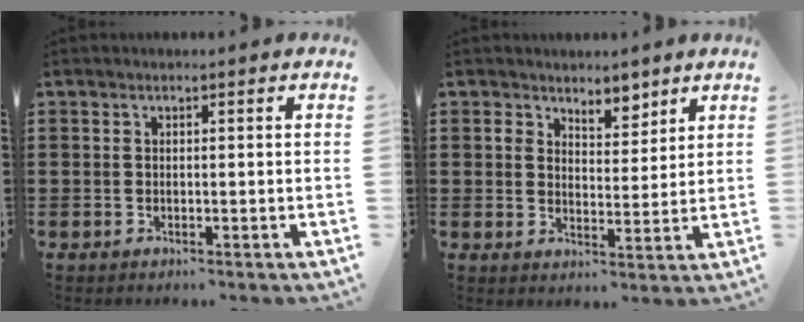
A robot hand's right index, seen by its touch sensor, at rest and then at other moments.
{"total": 3.8, "force": [3.3, 1.9, 0.7], "torque": [-0.019, 0.000, 0.059]}